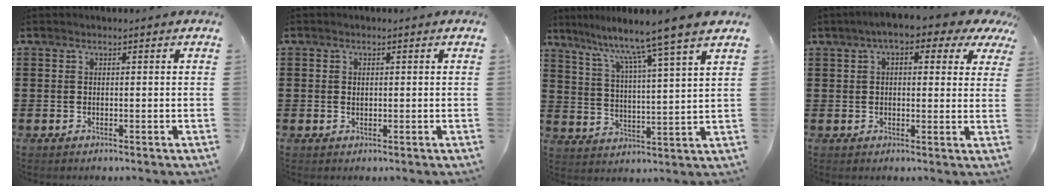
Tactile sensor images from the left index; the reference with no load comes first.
{"total": 0.8, "force": [0.1, 0.6, 0.6], "torque": [-0.014, 0.004, 0.002]}
{"total": 8.6, "force": [7.1, -1.6, 4.5], "torque": [-0.106, -0.054, 0.109]}
{"total": 5.7, "force": [3.5, 1.9, 4.1], "torque": [-0.076, -0.006, 0.052]}